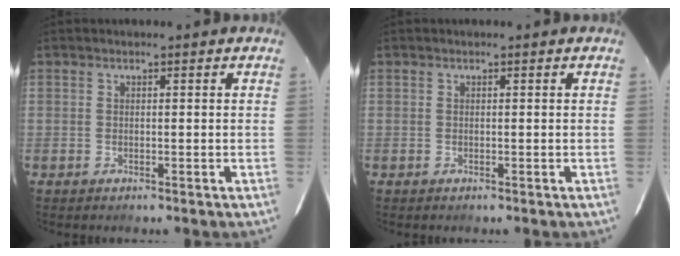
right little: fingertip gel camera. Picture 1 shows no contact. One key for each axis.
{"total": 0.0}